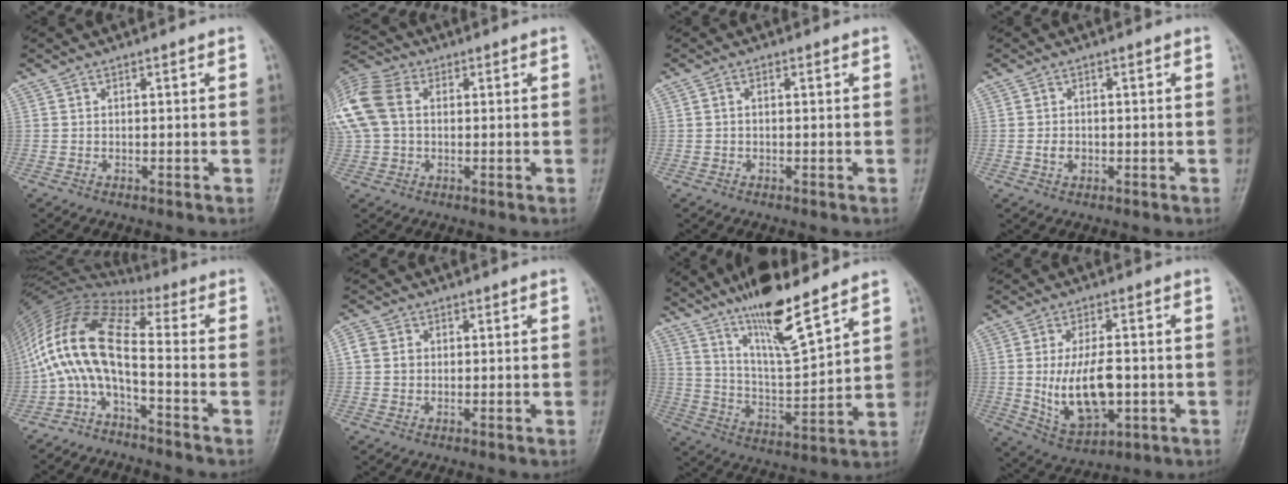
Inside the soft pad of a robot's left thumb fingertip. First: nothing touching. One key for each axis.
{"total": 15.6, "fx": 2.4, "fy": 11.4, "fz": 10.4, "tx": -0.262, "ty": 0.037, "tz": 0.042}
{"total": 1.0, "fx": 0.0, "fy": 0.6, "fz": 0.8, "tx": -0.010, "ty": 0.005, "tz": -0.003}
{"total": 2.3, "fx": -0.5, "fy": 1.7, "fz": 1.4, "tx": -0.021, "ty": 0.005, "tz": -0.010}
{"total": 12.8, "fx": -4.1, "fy": 3.9, "fz": 11.4, "tx": -0.240, "ty": 0.076, "tz": -0.094}
{"total": 3.3, "fx": 0.3, "fy": 2.9, "fz": 1.5, "tx": -0.020, "ty": 0.004, "tz": 0.001}
{"total": 14.8, "fx": 10.8, "fy": 2.6, "fz": 9.8, "tx": -0.163, "ty": -0.066, "tz": 0.201}
{"total": 12.6, "fx": -1.3, "fy": 6.6, "fz": 10.6, "tx": -0.183, "ty": -0.004, "tz": -0.008}